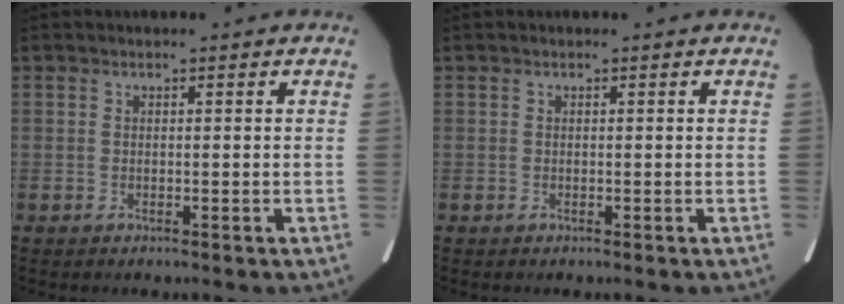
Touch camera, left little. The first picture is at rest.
{"total": 0.0}